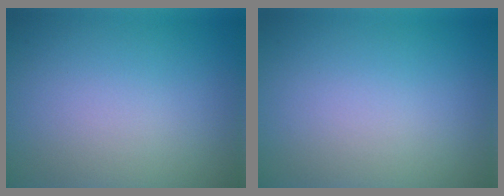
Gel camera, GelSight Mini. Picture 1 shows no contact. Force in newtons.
{"total": 0.0}